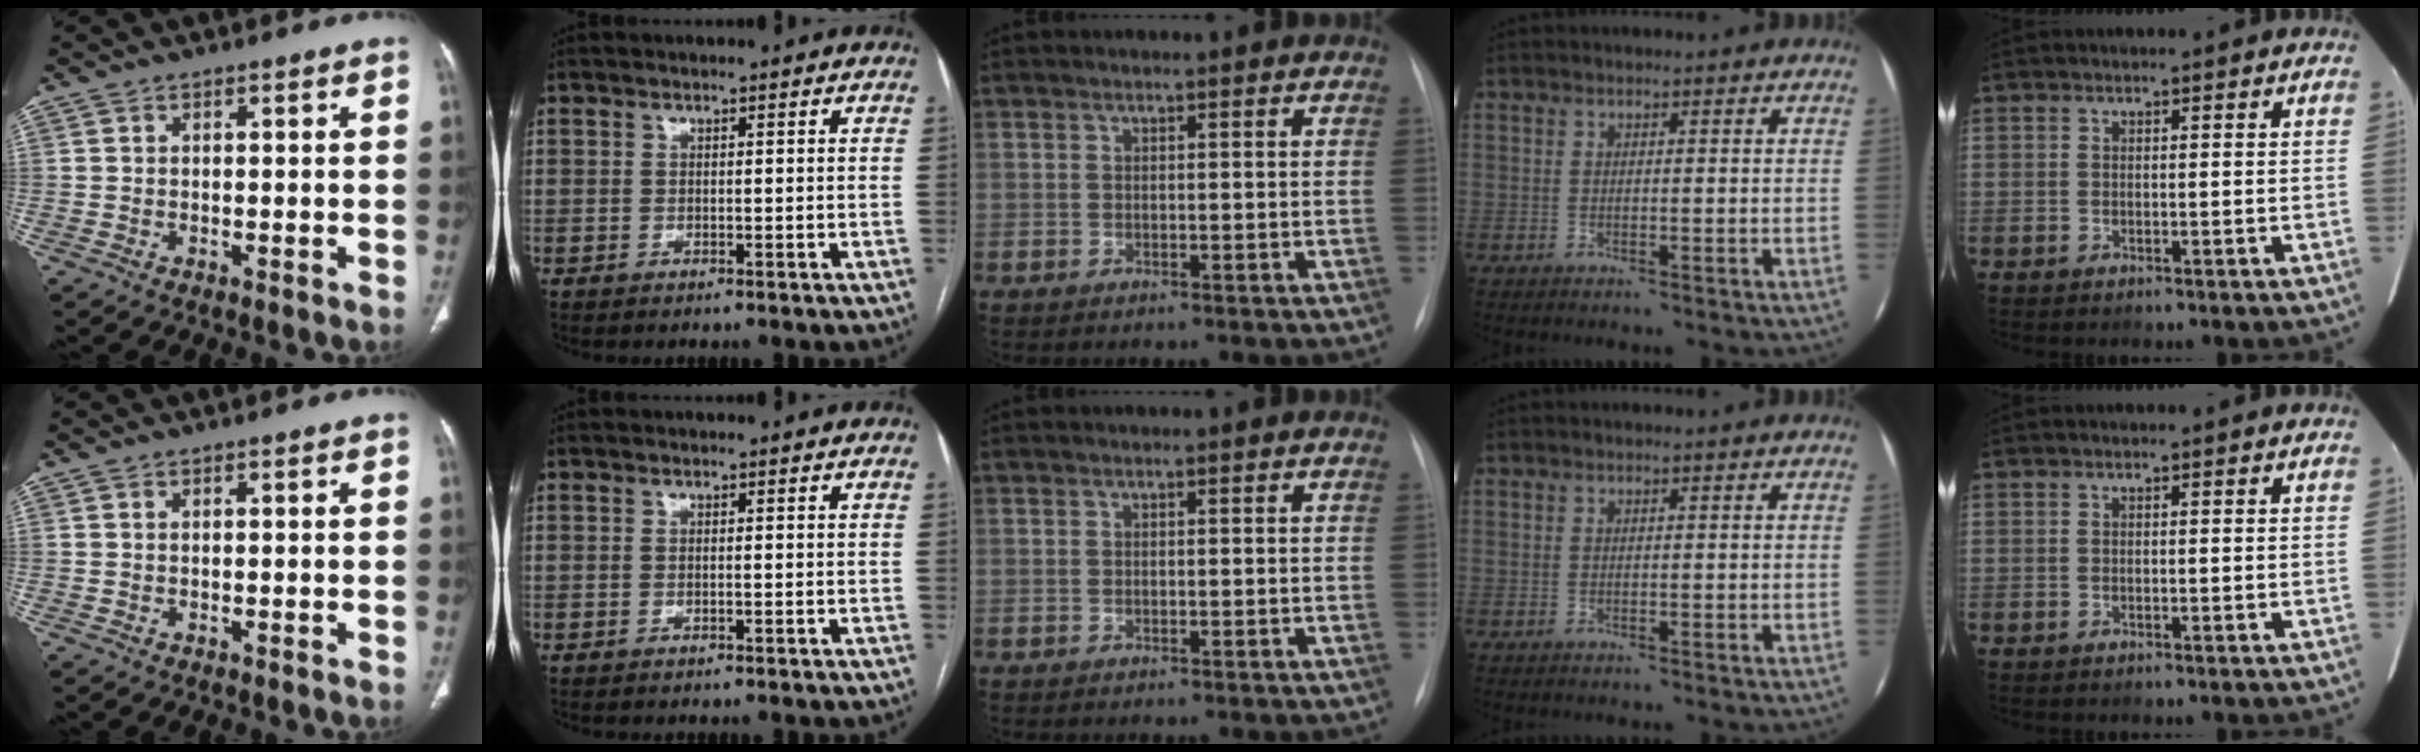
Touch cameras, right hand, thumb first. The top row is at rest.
{}